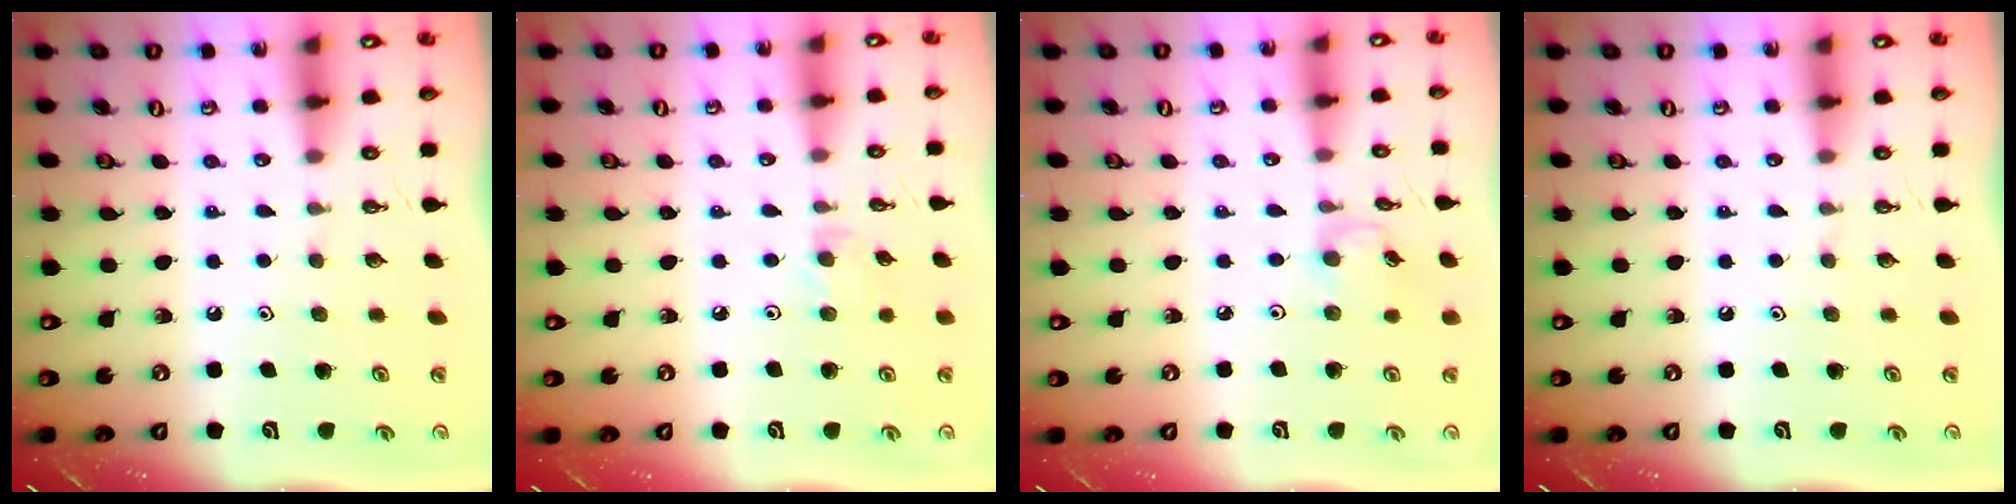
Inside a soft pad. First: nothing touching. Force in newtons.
{"total": 2.6, "press": 2.6, "slide": 0.4}
{"total": 3.3, "press": 3.2, "slide": 0.3}
{"total": 0.0}